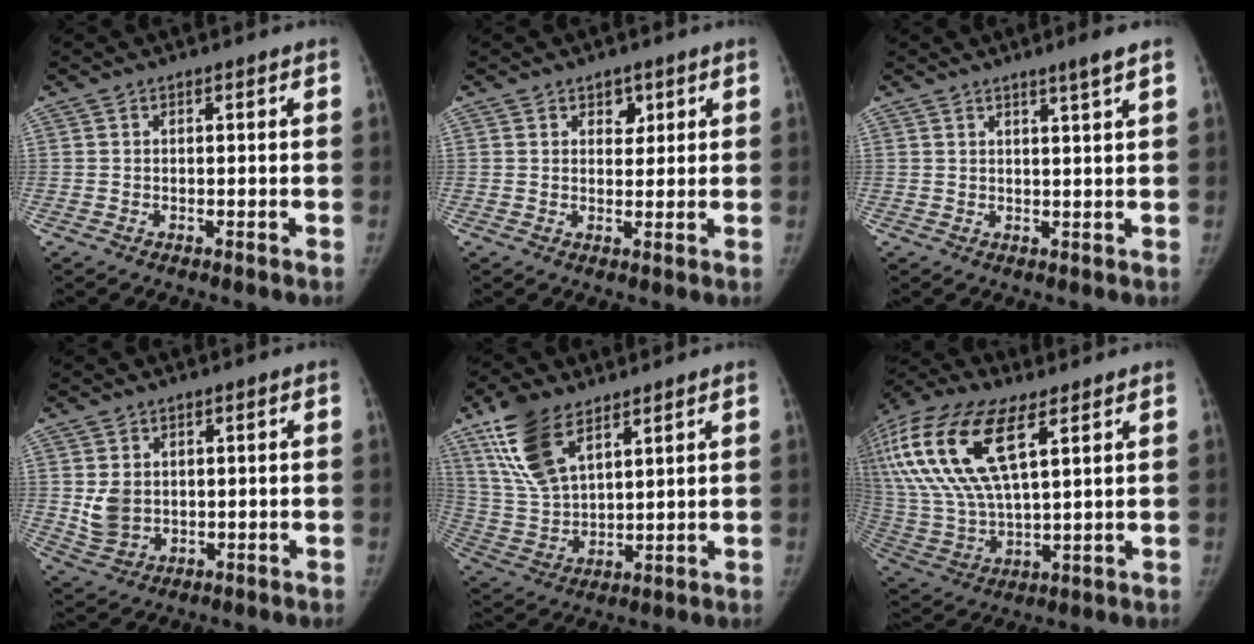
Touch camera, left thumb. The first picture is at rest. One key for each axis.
{"total": 3.0, "fx": 1.7, "fy": 2.1, "fz": 1.4, "tx": 0.003, "ty": -0.010, "tz": 0.025}
{"total": 3.3, "fx": 2.2, "fy": -0.5, "fz": 2.4, "tx": -0.039, "ty": -0.016, "tz": 0.038}
{"total": 5.5, "fx": 0.8, "fy": 4.4, "fz": 3.1, "tx": -0.044, "ty": -0.011, "tz": 0.029}
{"total": 13.9, "fx": 8.4, "fy": 6.5, "fz": 8.9, "tx": -0.165, "ty": -0.027, "tz": 0.171}
{"total": 25.2, "fx": 10.2, "fy": 11.2, "fz": 20.1, "tx": -0.455, "ty": 0.003, "tz": 0.193}